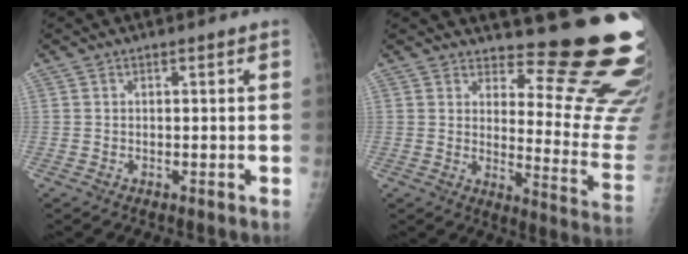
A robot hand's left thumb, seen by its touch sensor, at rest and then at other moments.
{"total": 17.4, "force": [15.5, 3.2, 7.2], "torque": [-0.051, -0.185, 0.179]}